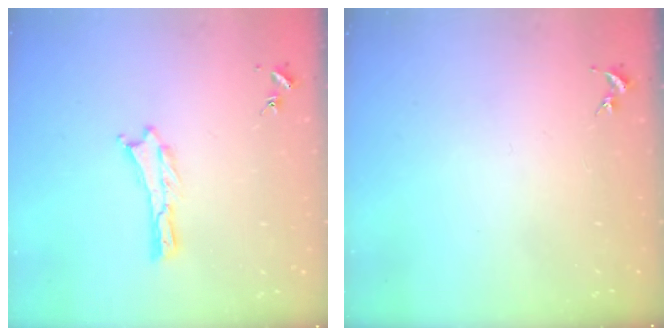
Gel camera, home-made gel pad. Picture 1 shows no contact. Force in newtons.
{"total": 0.0}